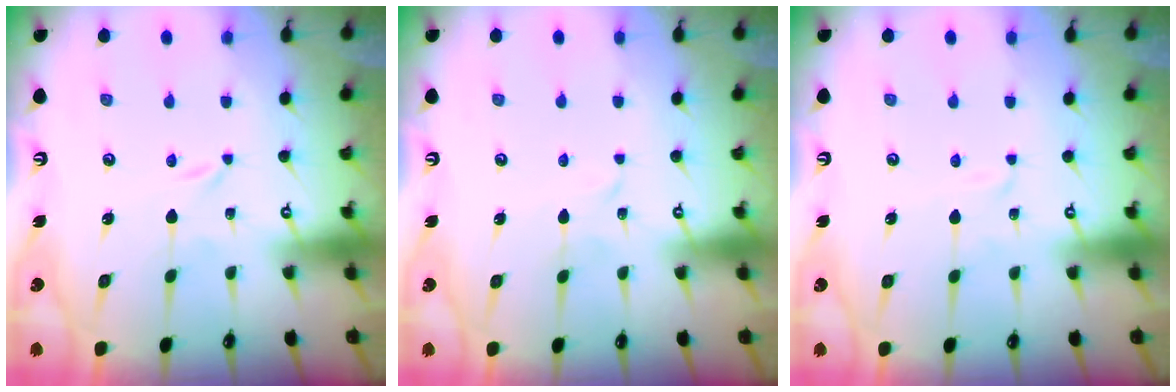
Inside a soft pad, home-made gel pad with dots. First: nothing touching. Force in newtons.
{"total": 2.7, "press": 2.7, "slide": 0.3}
{"total": 1.6, "press": 1.5, "slide": 0.1}